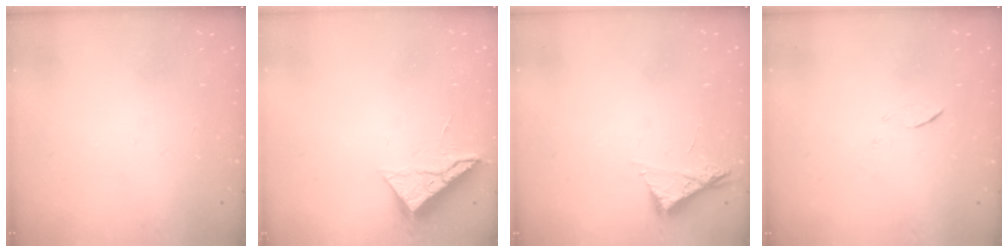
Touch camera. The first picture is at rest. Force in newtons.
{"total": 6.5, "press": 6.5, "slide": 0.1}
{"total": 4.5, "press": 4.4, "slide": 0.5}
{"total": 5.5, "press": 5.4, "slide": 0.7}